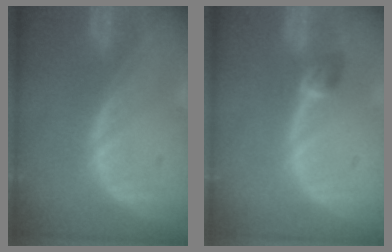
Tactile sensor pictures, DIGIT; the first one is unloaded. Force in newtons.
{"total": 2.7, "press": 2.5, "slide": 0.9}